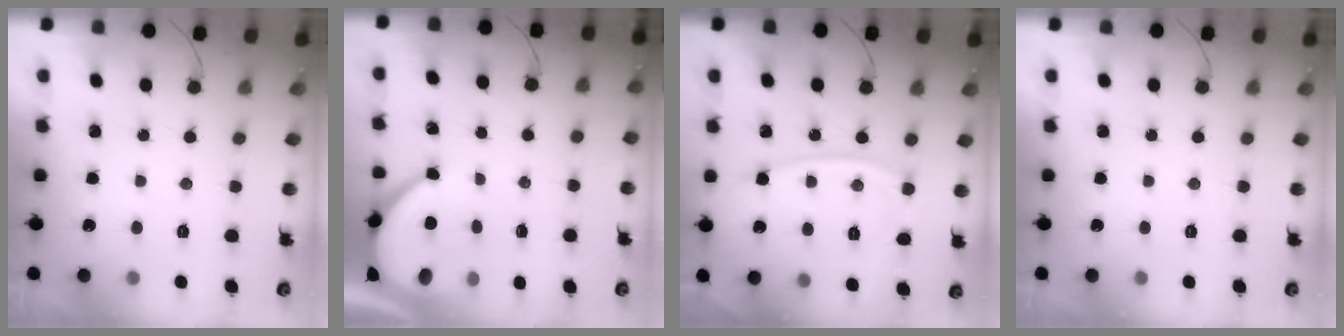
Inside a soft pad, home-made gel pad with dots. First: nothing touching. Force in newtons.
{"total": 5.8, "press": 5.7, "slide": 0.8}
{"total": 8.4, "press": 8.3, "slide": 1.1}
{"total": 0.0}